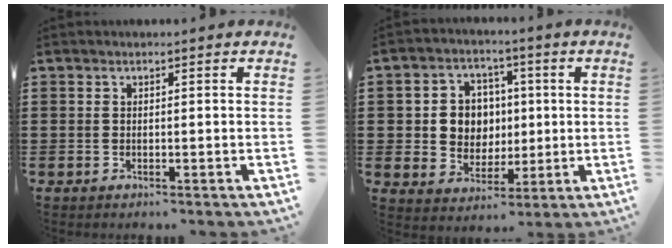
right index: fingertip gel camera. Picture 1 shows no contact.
{"total": 6.4, "force": [0.6, 6.0, 2.0], "torque": [-0.059, 0.015, 0.009]}